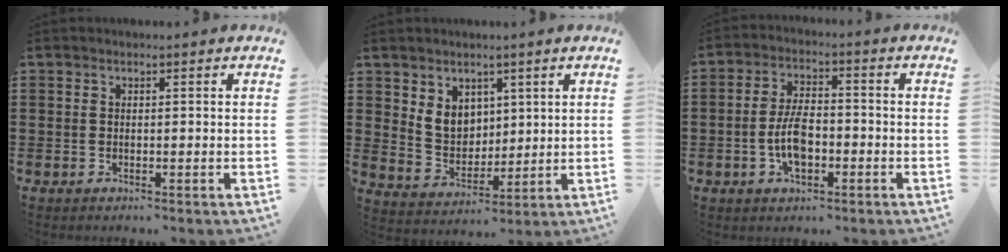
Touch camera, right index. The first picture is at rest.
{"total": 6.1, "force": [2.8, 4.9, 2.4], "torque": [-0.059, 0.007, 0.052]}
{"total": 6.5, "force": [-1.8, 3.0, 5.5], "torque": [-0.123, 0.000, -0.037]}